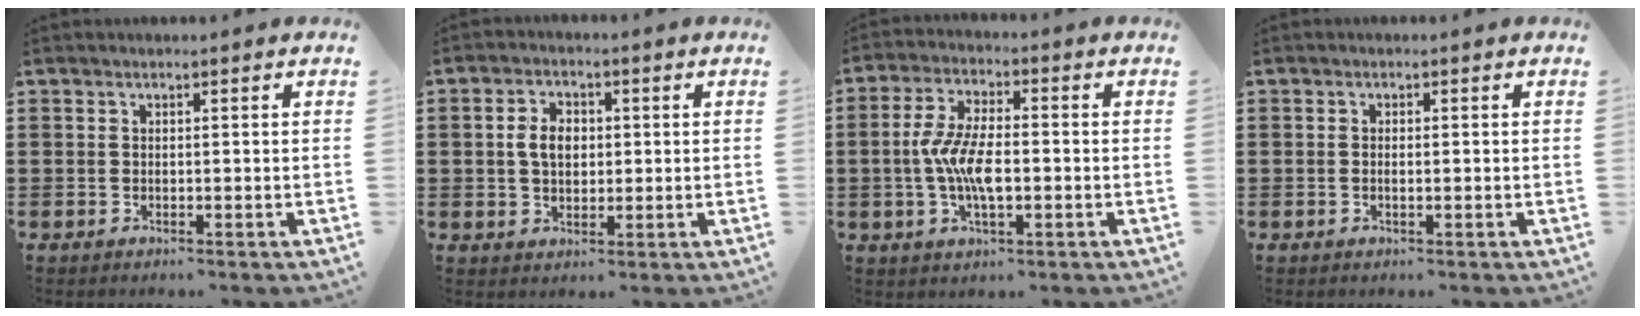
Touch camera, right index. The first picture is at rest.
{"total": 4.3, "force": [0.2, 2.9, 3.2], "torque": [-0.067, 0.007, -0.003]}
{"total": 7.9, "force": [-1.2, 3.1, 7.2], "torque": [-0.158, -0.002, -0.029]}
{"total": 0.6, "force": [-0.2, 0.2, 0.5], "torque": [-0.010, -0.001, -0.003]}